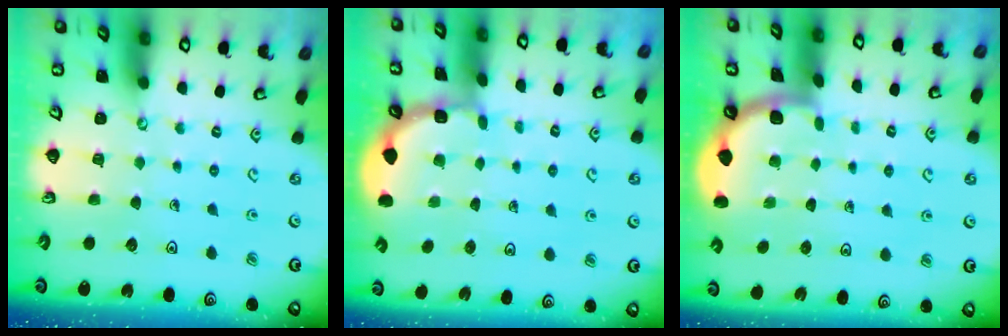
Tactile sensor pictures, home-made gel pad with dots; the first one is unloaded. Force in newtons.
{"total": 2.0, "press": 2.0, "slide": 0.1}
{"total": 1.8, "press": 1.8, "slide": 0.0}